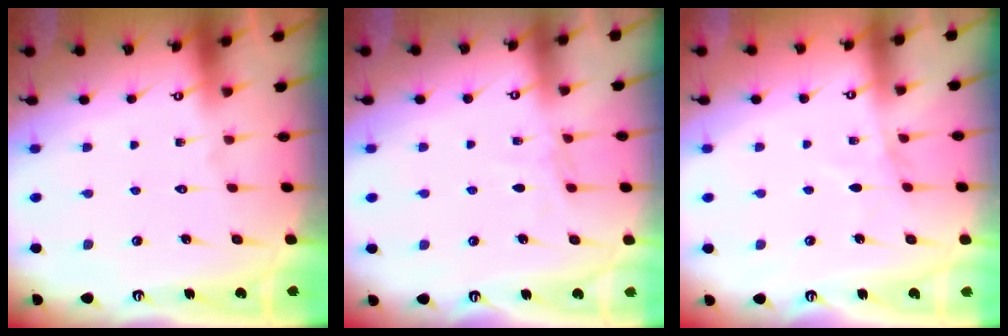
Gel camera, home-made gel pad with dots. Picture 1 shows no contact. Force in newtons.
{"total": 4.0, "press": 4.0, "slide": 0.5}
{"total": 2.6, "press": 2.6, "slide": 0.3}